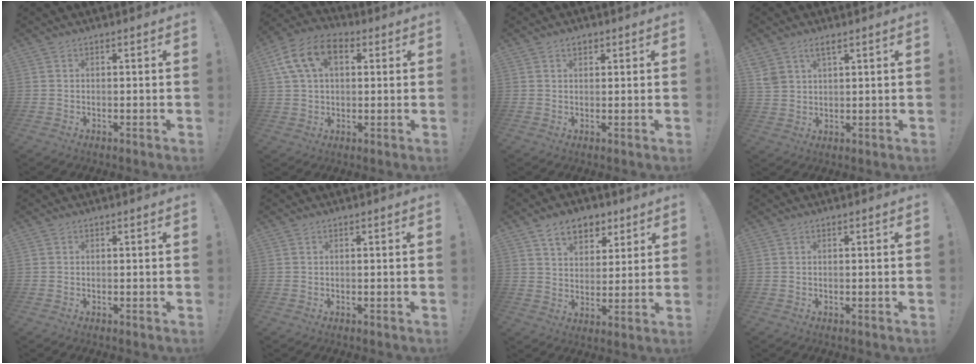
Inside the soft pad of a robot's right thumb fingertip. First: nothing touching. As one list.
[{"total": 13.5, "force": [4.5, 8.6, 9.4], "torque": [-0.179, 0.001, 0.087]}, {"total": 1.9, "force": [1.2, 1.1, 1.0], "torque": [-0.007, -0.005, 0.019]}, {"total": 4.5, "force": [2.7, 2.5, 2.6], "torque": [-0.050, -0.007, 0.051]}, {"total": 0.0}, {"total": 0.0}, {"total": 10.3, "force": [6.3, 6.7, 4.6], "torque": [-0.063, -0.030, 0.117]}, {"total": 0.0}]